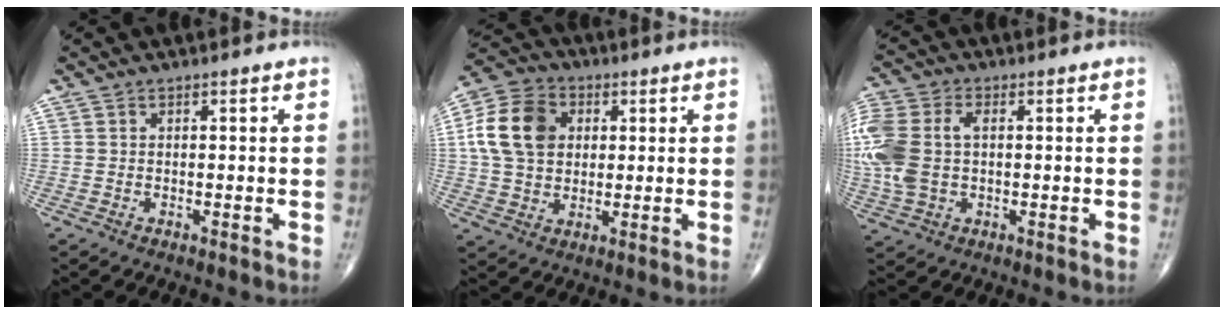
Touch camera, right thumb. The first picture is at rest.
{"total": 13.2, "force": [2.5, 9.9, 8.4], "torque": [-0.141, 0.011, 0.038]}
{"total": 15.3, "force": [0.7, 10.0, 11.6], "torque": [-0.308, 0.013, 0.015]}